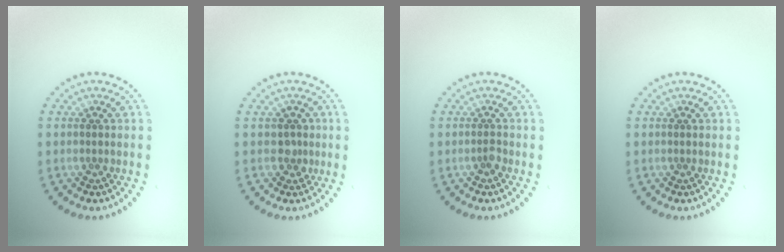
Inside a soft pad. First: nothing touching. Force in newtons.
{"total": 1.4, "press": 1.2, "slide": 0.8}
{"total": 0.7, "press": 0.4, "slide": 0.6}
{"total": 0.0}